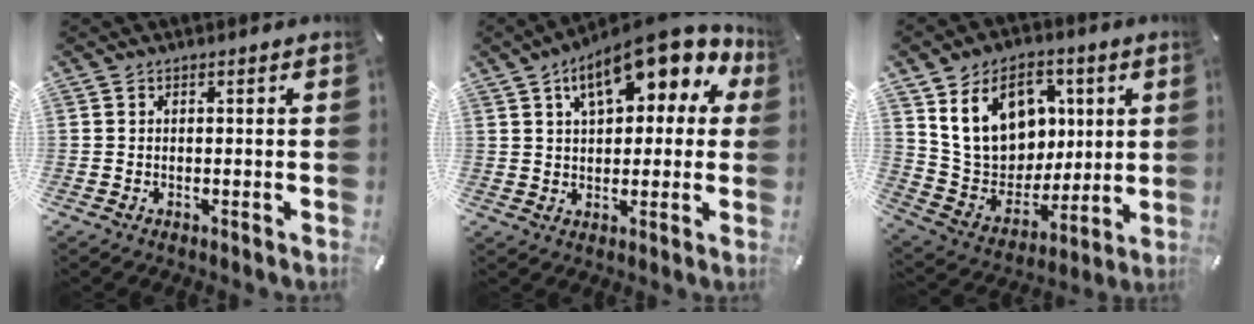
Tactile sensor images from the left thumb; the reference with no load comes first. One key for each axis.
{"total": 14.6, "fx": 7.8, "fy": 6.9, "fz": 10.1, "tx": -0.154, "ty": -0.032, "tz": 0.132}
{"total": 17.7, "fx": 6.4, "fy": 13.9, "fz": 8.9, "tx": -0.151, "ty": -0.010, "tz": 0.130}